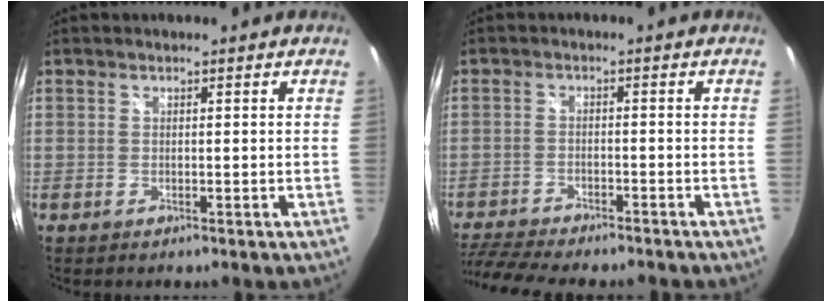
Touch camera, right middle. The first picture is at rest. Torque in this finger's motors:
{"motor_torque": [1.07, -1.07, 0.18, 0.06]}